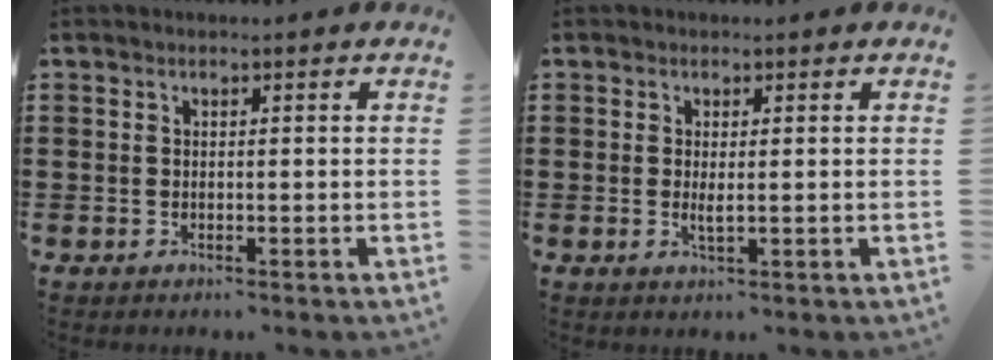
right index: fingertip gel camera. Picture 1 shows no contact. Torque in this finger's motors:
{"motor_torque": [2.14, 0.00, 0.02, 0.00]}